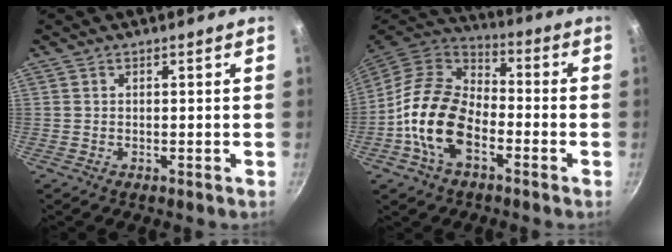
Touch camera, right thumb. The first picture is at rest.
{"total": 16.1, "force": [-4.9, 10.0, 11.7], "torque": [-0.187, 0.036, -0.107]}